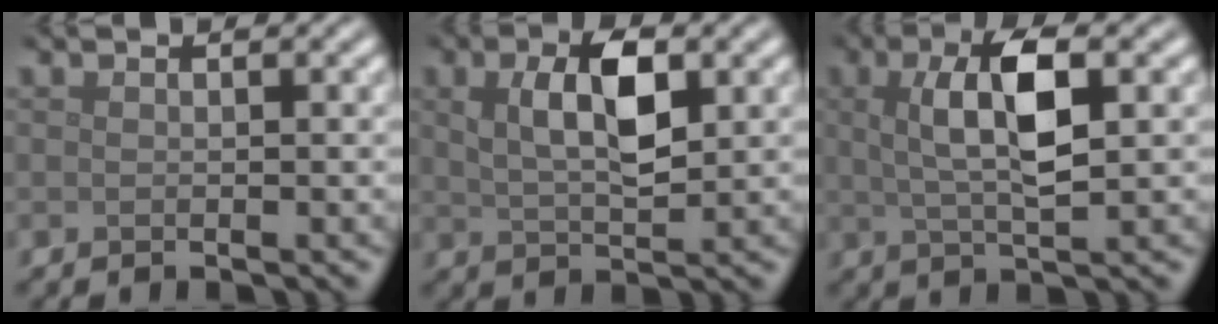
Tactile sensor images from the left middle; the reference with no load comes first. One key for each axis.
{"total": 4.9, "fx": 1.5, "fy": 2.0, "fz": 4.3, "tx": -0.084, "ty": 0.005, "tz": 0.027}
{"total": 6.1, "fx": 1.4, "fy": 1.9, "fz": 5.6, "tx": -0.100, "ty": 0.007, "tz": 0.023}